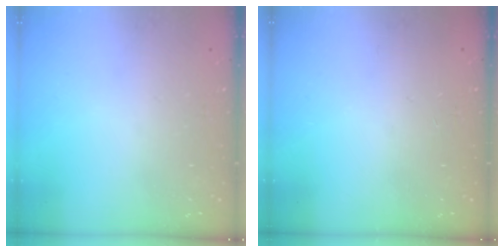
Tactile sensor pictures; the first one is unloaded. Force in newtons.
{"total": 0.0}